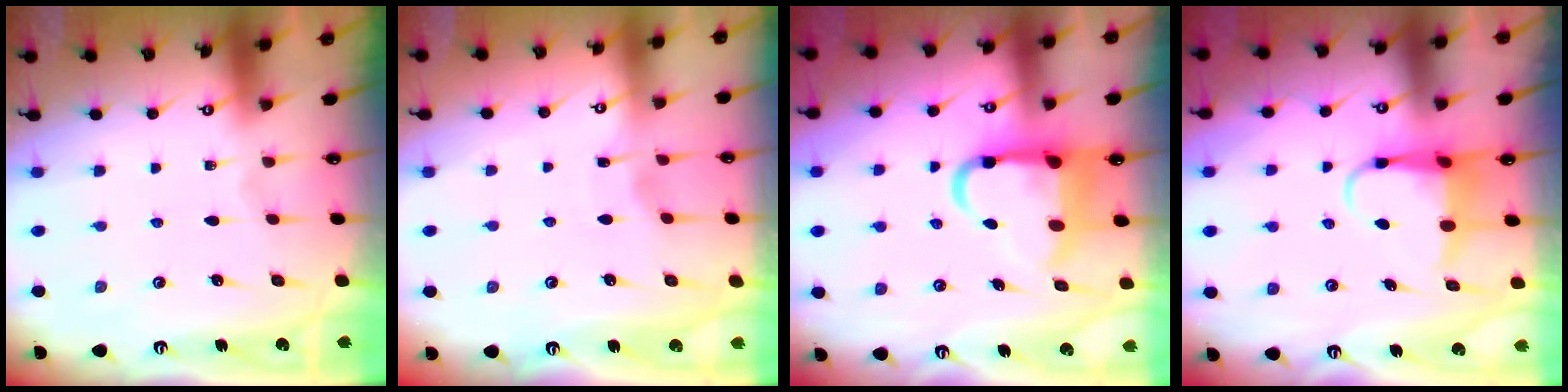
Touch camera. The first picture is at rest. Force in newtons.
{"total": 2.6, "press": 2.6, "slide": 0.3}
{"total": 10.9, "press": 10.7, "slide": 2.0}
{"total": 5.5, "press": 5.5, "slide": 0.4}